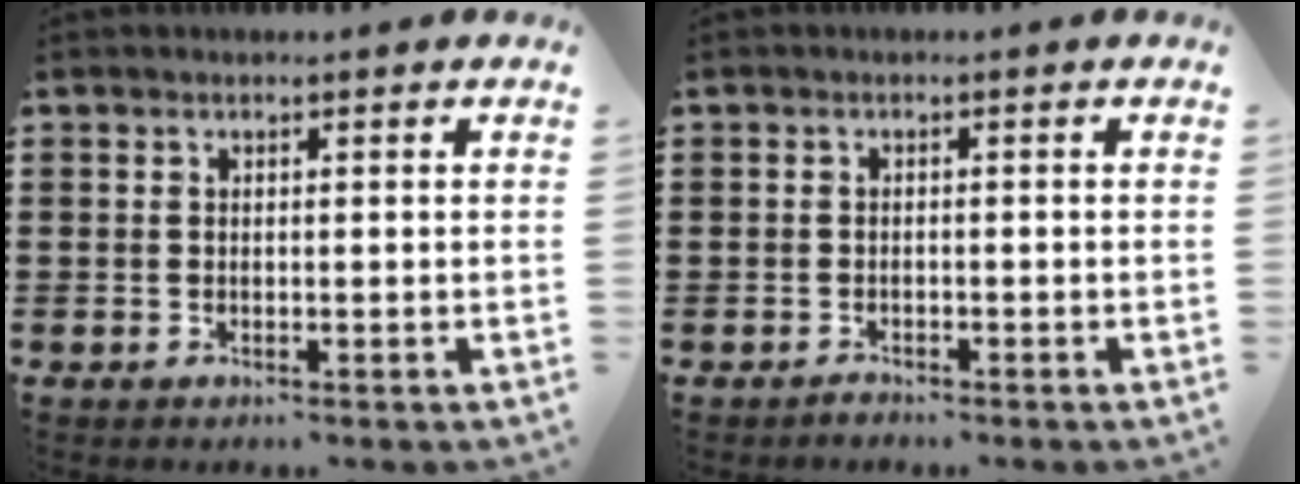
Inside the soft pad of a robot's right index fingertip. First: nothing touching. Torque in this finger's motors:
{"motor_torque": [1.08, 1.06, -1.06, -0.21]}